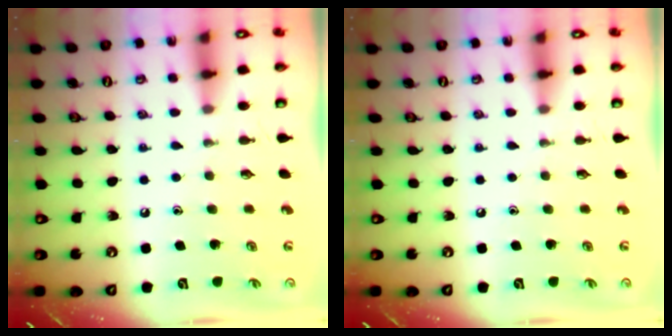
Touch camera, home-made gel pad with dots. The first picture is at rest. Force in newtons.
{"total": 0.0}